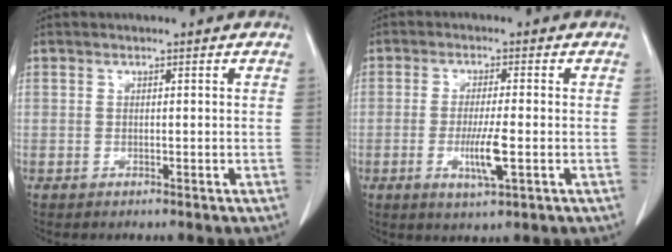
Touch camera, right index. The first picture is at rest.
{"total": 5.8, "force": [-1.5, 0.4, 5.6], "torque": [-0.109, -0.013, -0.025]}